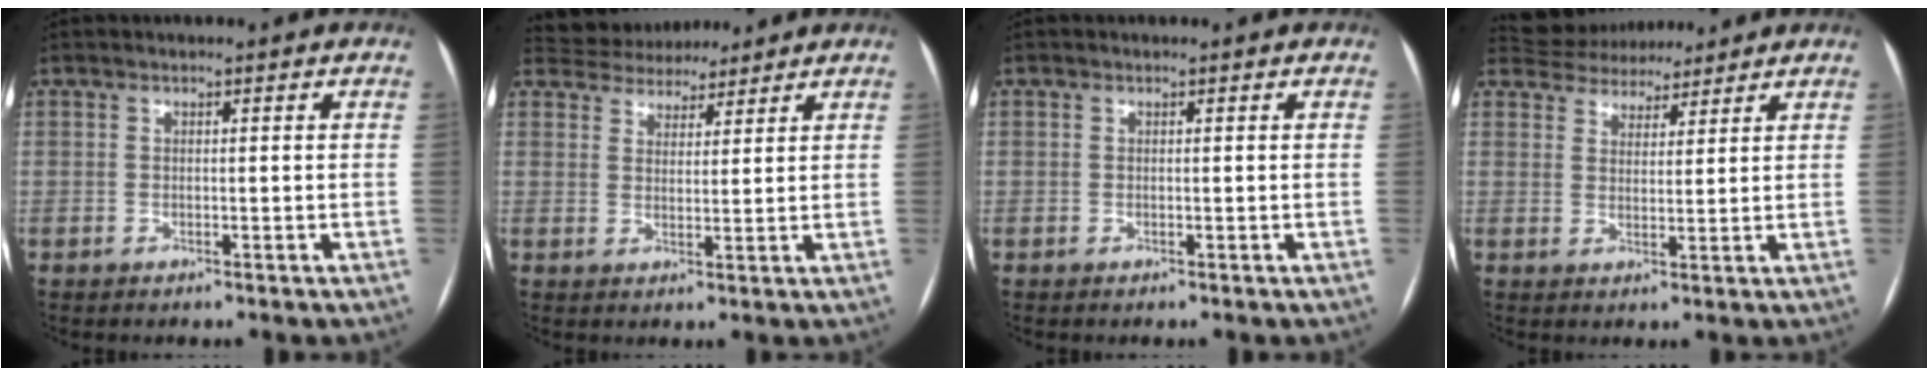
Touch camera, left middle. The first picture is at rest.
{"total": 7.8, "force": [7.3, 2.8, 1.0], "torque": [-0.014, 0.022, 0.110]}
{"total": 0.0}
{"total": 9.0, "force": [8.3, 3.2, 1.4], "torque": [-0.020, 0.023, 0.127]}